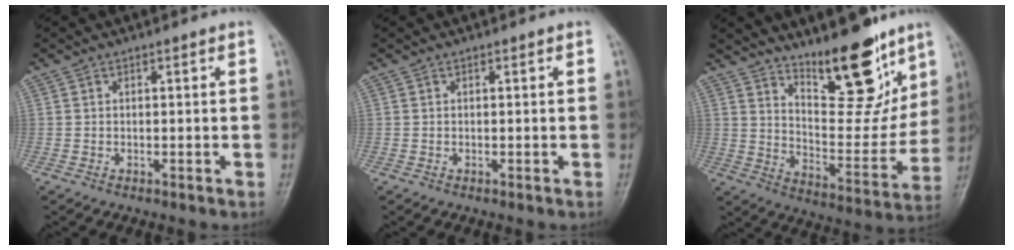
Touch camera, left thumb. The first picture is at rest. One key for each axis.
{"total": 0.0}
{"total": 18.2, "fx": 12.3, "fy": 6.5, "fz": 11.6, "tx": -0.117, "ty": -0.091, "tz": 0.203}